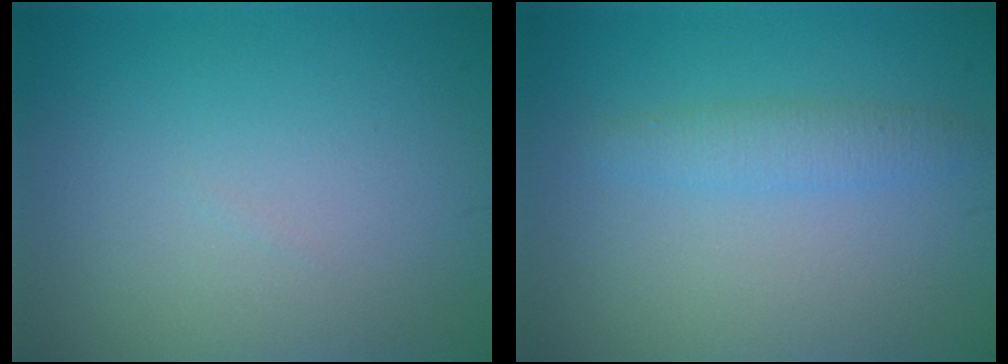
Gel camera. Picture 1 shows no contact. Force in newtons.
{"total": 1.9, "press": 1.9, "slide": 0.1}